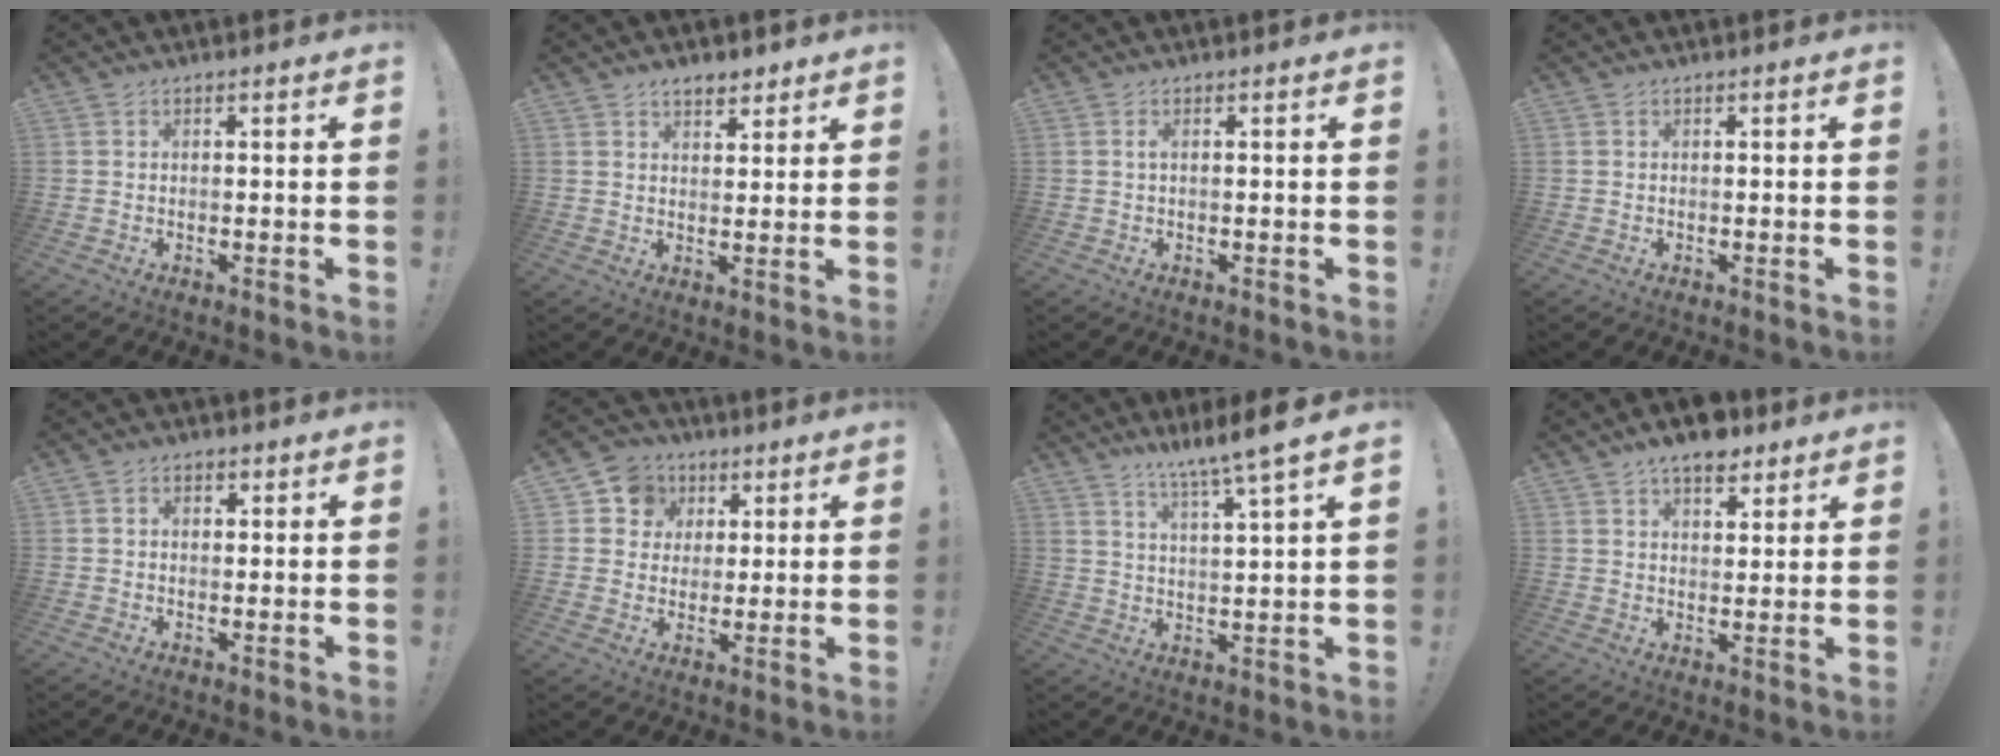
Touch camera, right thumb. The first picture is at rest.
{"total": 4.5, "force": [3.5, 2.3, 1.7], "torque": [-0.014, -0.018, 0.061]}
{"total": 0.8, "force": [0.0, -0.1, 0.8], "torque": [-0.017, 0.002, -0.001]}
{"total": 0.0}
{"total": 1.7, "force": [0.1, 1.4, 0.9], "torque": [-0.002, 0.000, -0.001]}
{"total": 8.4, "force": [2.3, 7.9, 1.9], "torque": [-0.021, -0.010, 0.046]}
{"total": 8.4, "force": [6.6, -1.3, 4.9], "torque": [-0.083, -0.049, 0.104]}
{"total": 8.6, "force": [6.3, 4.0, 4.4], "torque": [-0.057, -0.033, 0.111]}